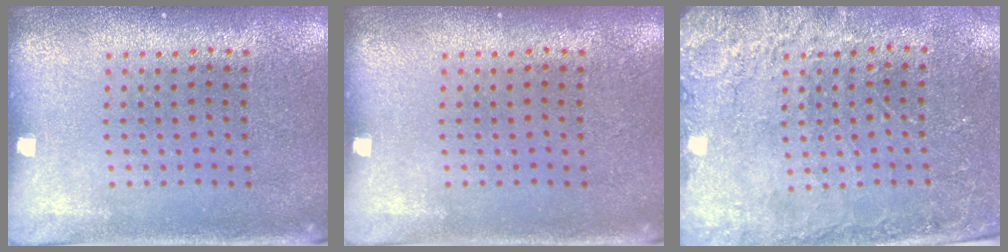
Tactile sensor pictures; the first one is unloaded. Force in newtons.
{"total": 0.0}
{"total": 2.5, "press": 2.5, "slide": 0.5}